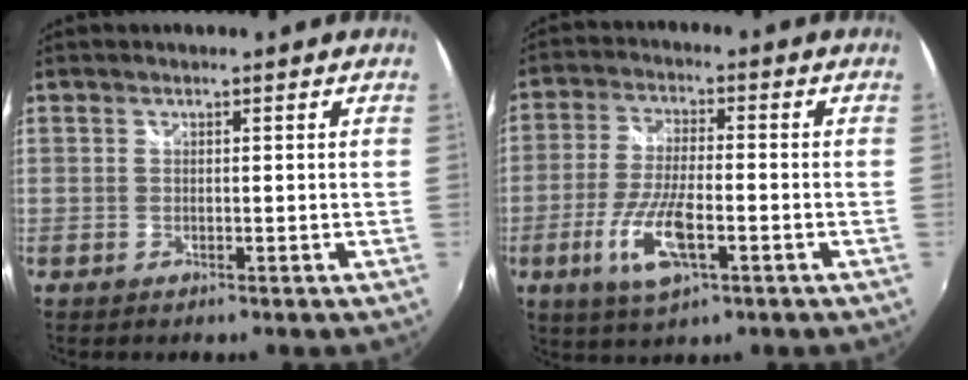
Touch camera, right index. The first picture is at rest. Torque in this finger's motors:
{"motor_torque": [1.51, -0.63, 0.74, 0.10]}